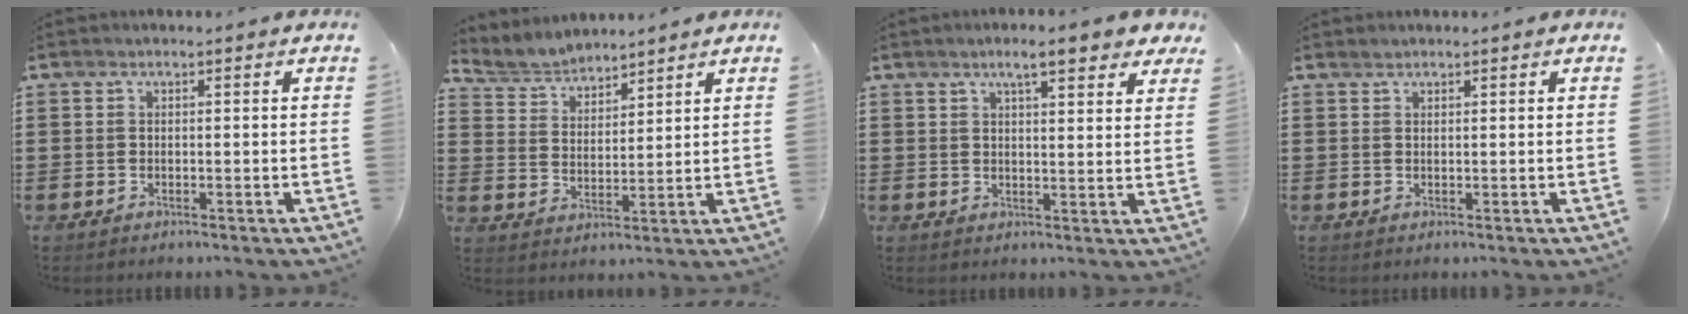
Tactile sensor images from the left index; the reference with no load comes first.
{"total": 4.1, "force": [4.0, 0.9, 0.2], "torque": [-0.024, -0.015, 0.070]}
{"total": 5.7, "force": [4.3, 0.9, 3.7], "torque": [-0.067, -0.003, 0.070]}
{"total": 0.6, "force": [0.6, 0.1, 0.0], "torque": [-0.002, -0.001, 0.012]}